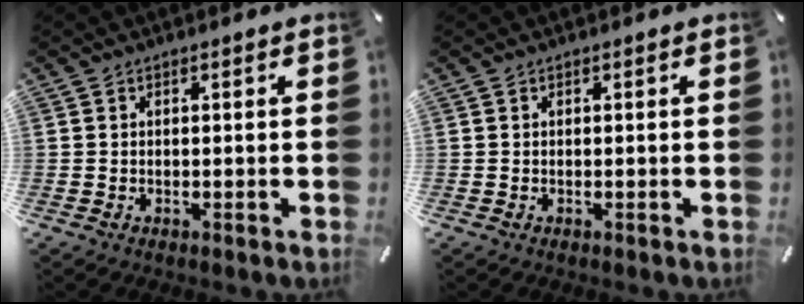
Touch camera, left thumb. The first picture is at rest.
{"total": 0.0}